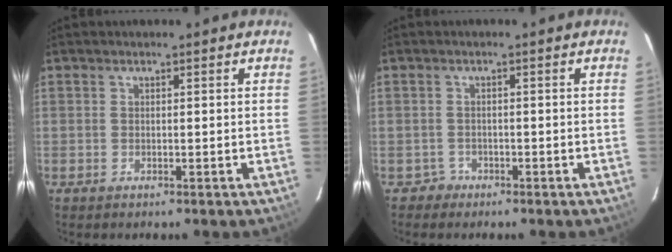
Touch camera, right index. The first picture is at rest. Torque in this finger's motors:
{"motor_torque": [0.13, -0.07, 0.02, 0.00]}